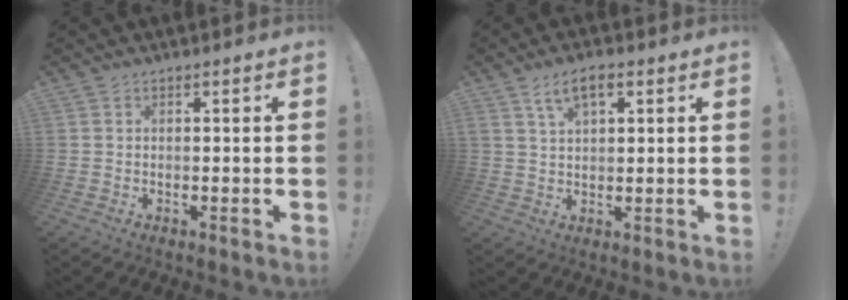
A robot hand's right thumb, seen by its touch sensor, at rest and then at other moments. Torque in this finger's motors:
{"motor_torque": [0.83, 0.90, 0.39, -0.24, 0.04]}